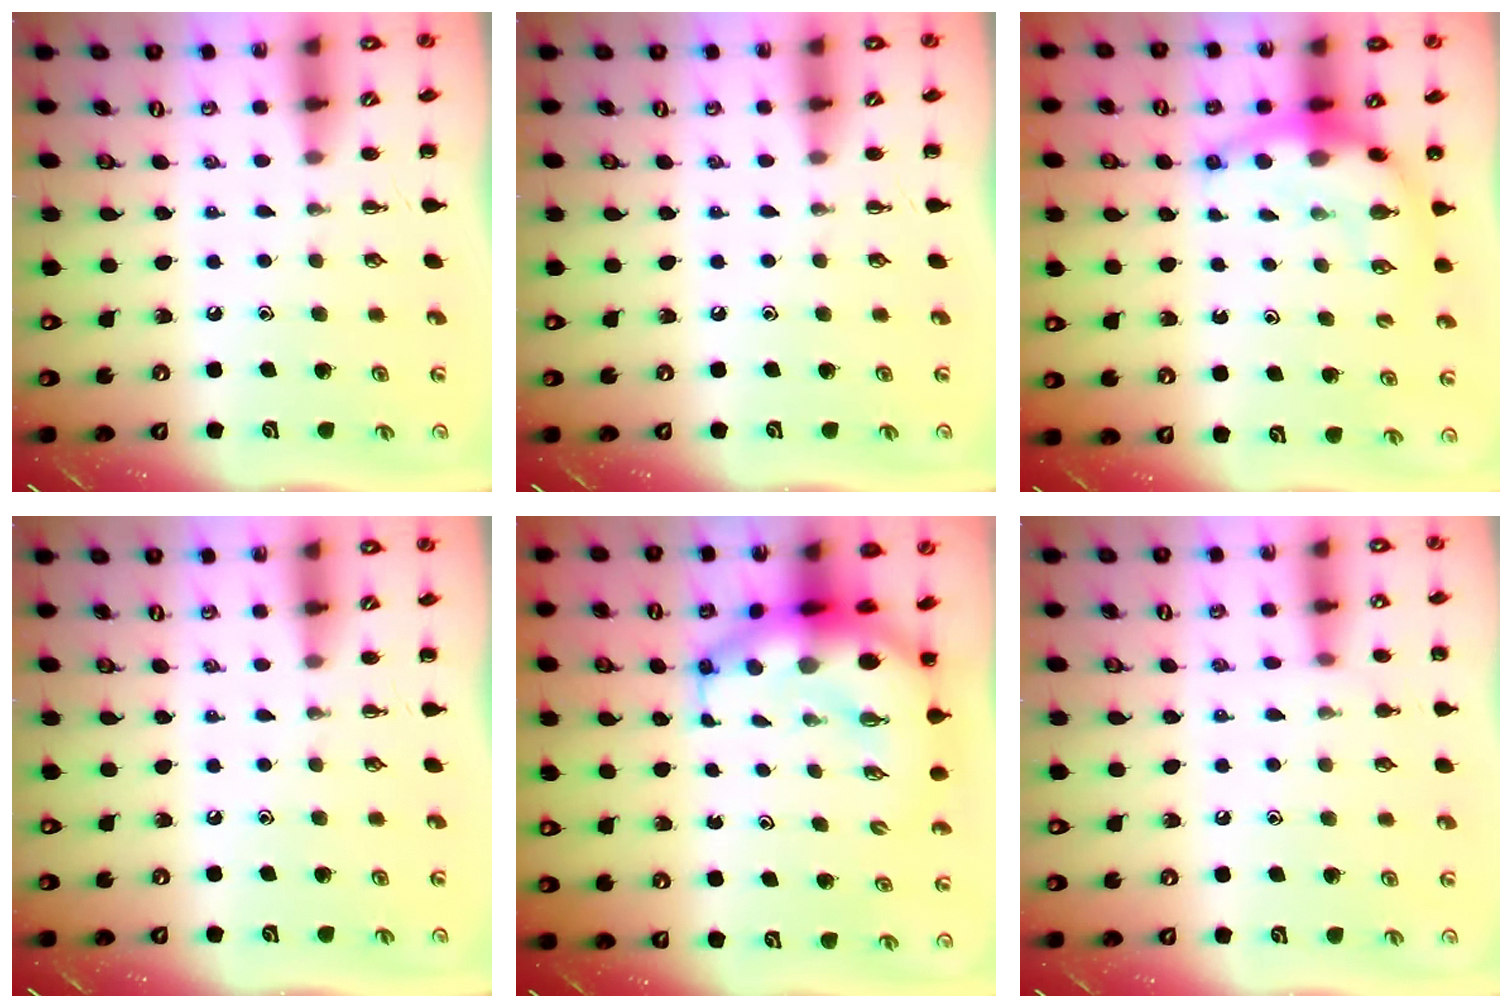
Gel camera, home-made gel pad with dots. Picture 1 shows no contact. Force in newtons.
{"total": 0.0}
{"total": 9.6, "press": 9.3, "slide": 2.4}
{"total": 0.0}
{"total": 11.0, "press": 10.6, "slide": 2.8}
{"total": 7.2, "press": 6.7, "slide": 2.7}